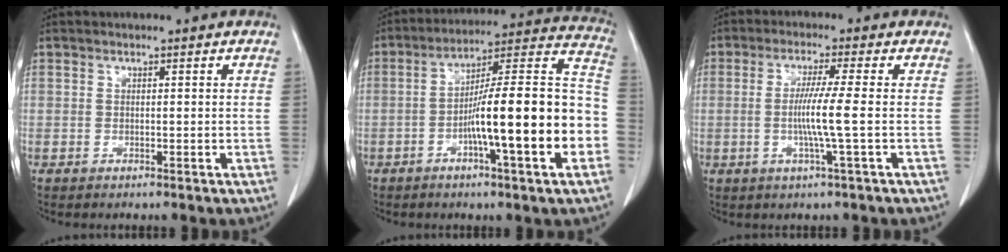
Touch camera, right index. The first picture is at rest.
{"total": 20.1, "force": [-5.0, 1.5, 19.4], "torque": [-0.248, 0.023, -0.076]}
{"total": 6.1, "force": [-0.7, -1.3, 5.9], "torque": [-0.114, -0.007, -0.016]}